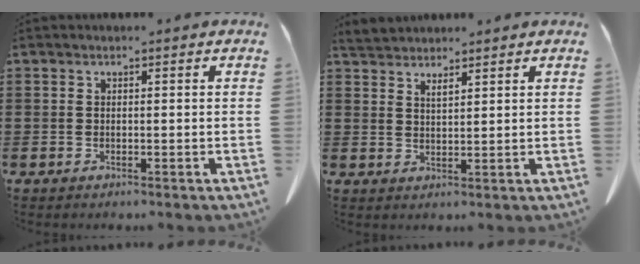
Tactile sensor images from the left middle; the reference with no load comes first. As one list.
[{"total": 2.7, "force": [2.6, 0.4, 0.6], "torque": [-0.018, -0.001, 0.050]}]